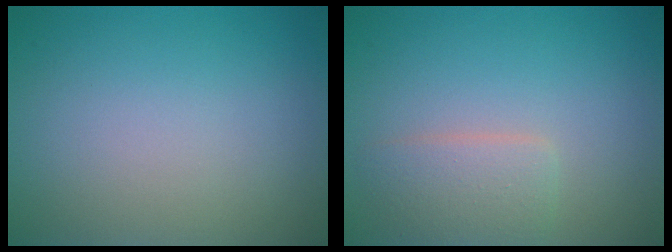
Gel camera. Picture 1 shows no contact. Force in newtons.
{"total": 2.6, "press": 2.6, "slide": 0.1}